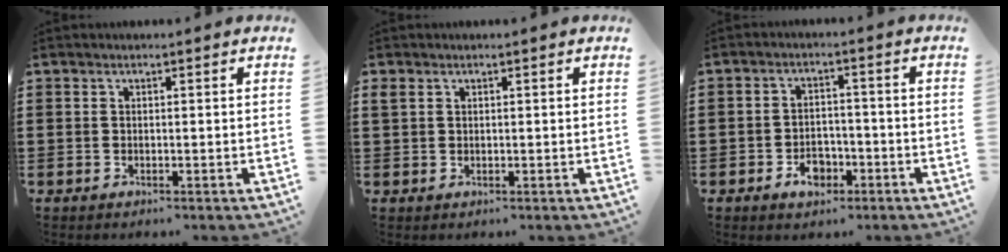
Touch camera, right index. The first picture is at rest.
{"total": 1.1, "force": [0.7, 0.7, 0.5], "torque": [-0.012, 0.002, 0.013]}
{"total": 4.2, "force": [-2.2, 2.7, 2.3], "torque": [-0.034, 0.000, -0.041]}